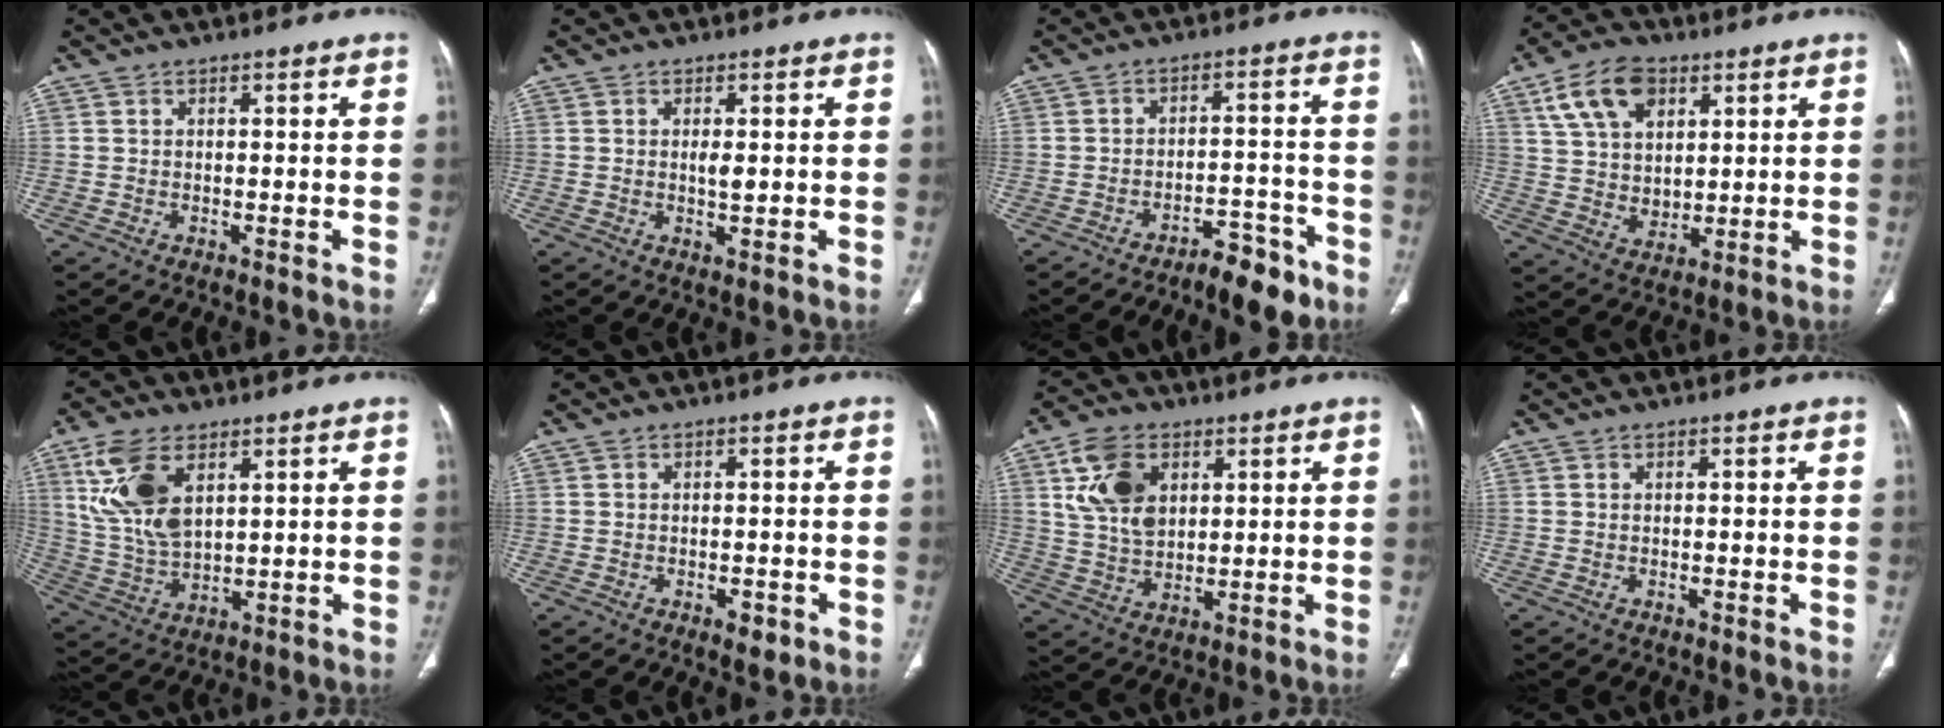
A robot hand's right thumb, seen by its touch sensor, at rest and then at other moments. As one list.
[{"total": 2.3, "force": [0.2, 0.7, 2.2], "torque": [-0.039, -0.004, 0.005]}, {"total": 7.7, "force": [-5.5, 2.9, 4.5], "torque": [-0.050, 0.044, -0.079]}, {"total": 12.7, "force": [5.9, 8.3, 7.7], "torque": [-0.117, -0.016, 0.114]}, {"total": 13.3, "force": [5.4, 7.2, 9.8], "torque": [-0.198, -0.017, 0.117]}, {"total": 2.3, "force": [-1.0, 1.3, 1.7], "torque": [-0.013, 0.002, -0.009]}, {"total": 11.4, "force": [4.1, 7.6, 7.5], "torque": [-0.123, -0.010, 0.083]}, {"total": 0.0}]